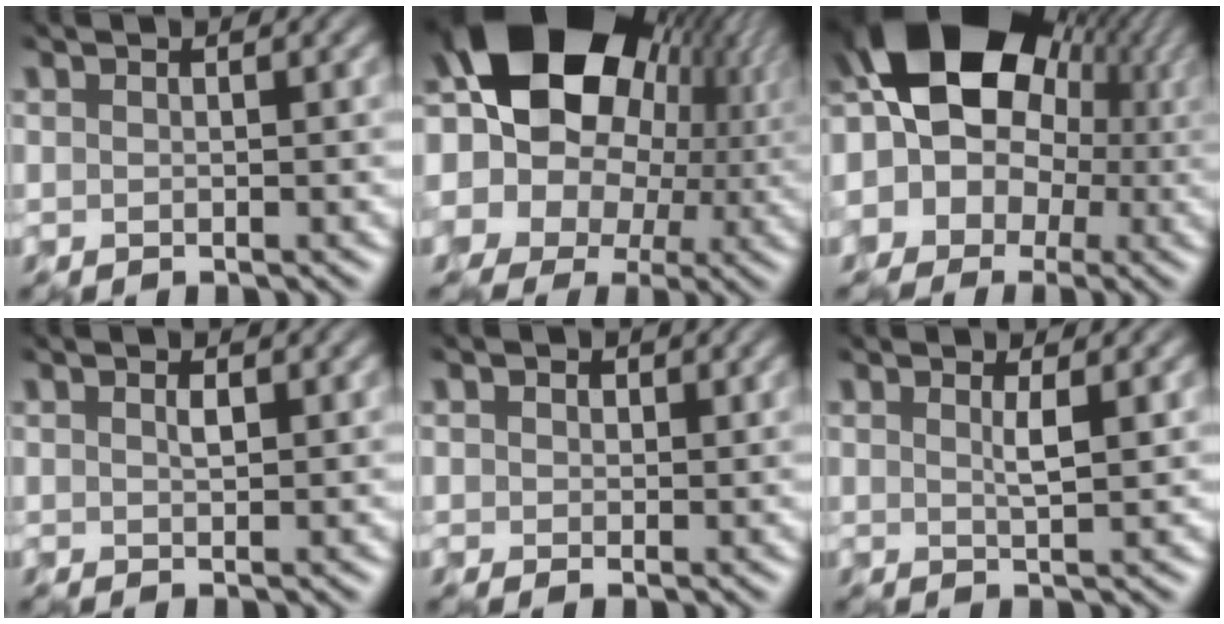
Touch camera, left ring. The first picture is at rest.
{"total": 22.7, "force": [6.9, 16.6, 13.8], "torque": [-0.219, 0.049, 0.075]}
{"total": 18.4, "force": [4.7, 14.7, 10.1], "torque": [-0.178, 0.058, 0.029]}
{"total": 0.6, "force": [-0.1, 0.0, 0.6], "torque": [-0.012, -0.001, 0.001]}
{"total": 1.4, "force": [0.4, 1.2, 0.8], "torque": [-0.016, 0.001, -0.001]}
{"total": 1.1, "force": [0.1, -0.4, 1.1], "torque": [-0.018, -0.006, 0.001]}